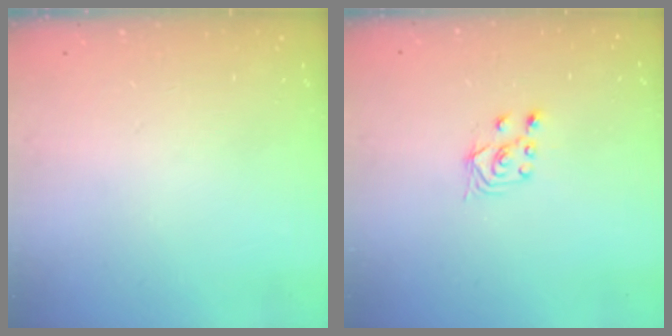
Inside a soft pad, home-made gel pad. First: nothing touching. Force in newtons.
{"total": 3.0, "press": 2.8, "slide": 0.9}